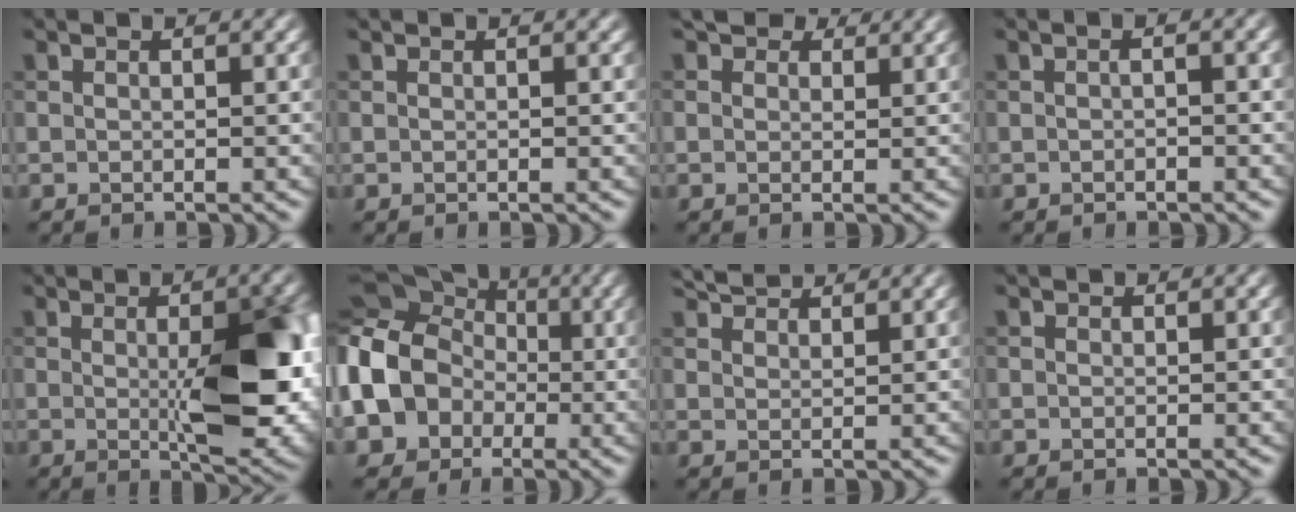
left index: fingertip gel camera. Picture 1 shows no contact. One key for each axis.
{"total": 0.0}
{"total": 3.6, "fx": 2.5, "fy": 2.2, "fz": 1.5, "tx": -0.034, "ty": -0.002, "tz": 0.034}
{"total": 1.2, "fx": -0.3, "fy": 0.2, "fz": 1.2, "tx": -0.020, "ty": -0.001, "tz": -0.009}
{"total": 10.6, "fx": -0.4, "fy": 3.5, "fz": 10.0, "tx": -0.137, "ty": -0.015, "tz": 0.006}
{"total": 14.9, "fx": -1.8, "fy": 13.1, "fz": 6.9, "tx": -0.174, "ty": -0.006, "tz": -0.073}
{"total": 3.1, "fx": 2.9, "fy": 0.8, "fz": 0.9, "tx": -0.021, "ty": 0.008, "tz": 0.048}
{"total": 0.0}